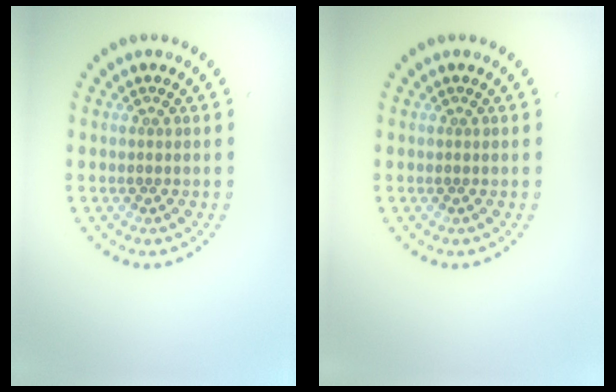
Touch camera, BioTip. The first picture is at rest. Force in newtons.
{"total": 0.0}